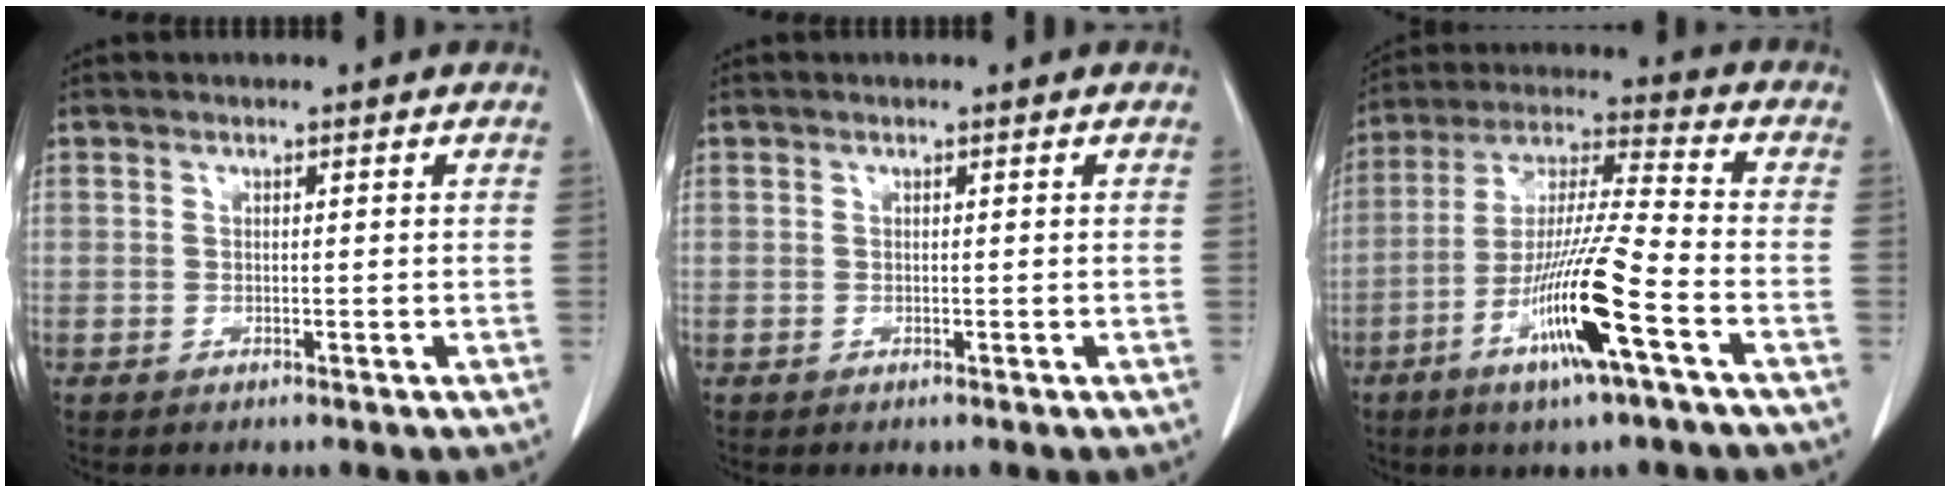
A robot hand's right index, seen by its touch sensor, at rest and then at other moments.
{"total": 0.0}
{"total": 15.0, "force": [-6.4, -0.1, 13.6], "torque": [-0.269, -0.015, -0.119]}